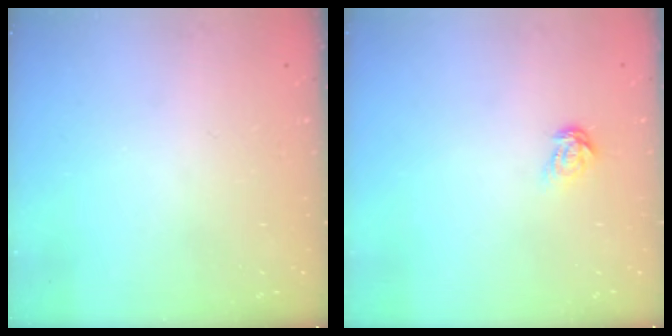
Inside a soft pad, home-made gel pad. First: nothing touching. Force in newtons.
{"total": 5.0, "press": 5.0, "slide": 0.4}